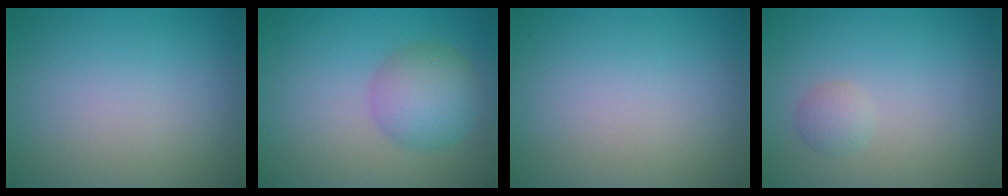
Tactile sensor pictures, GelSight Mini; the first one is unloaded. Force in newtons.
{"total": 4.5, "press": 4.5, "slide": 0.1}
{"total": 0.0}
{"total": 1.2, "press": 1.1, "slide": 0.1}